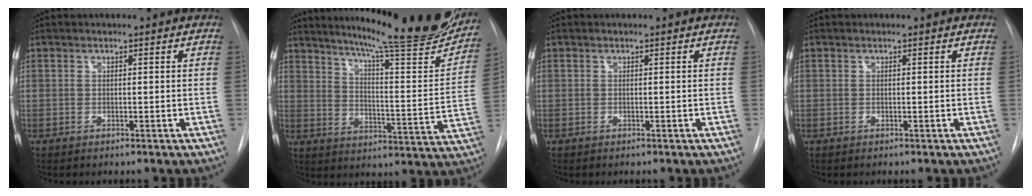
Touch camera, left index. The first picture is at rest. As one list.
[{"total": 24.4, "force": [20.7, 1.8, 12.8], "torque": [-0.189, -0.073, 0.266]}, {"total": 0.0}, {"total": 0.0}]